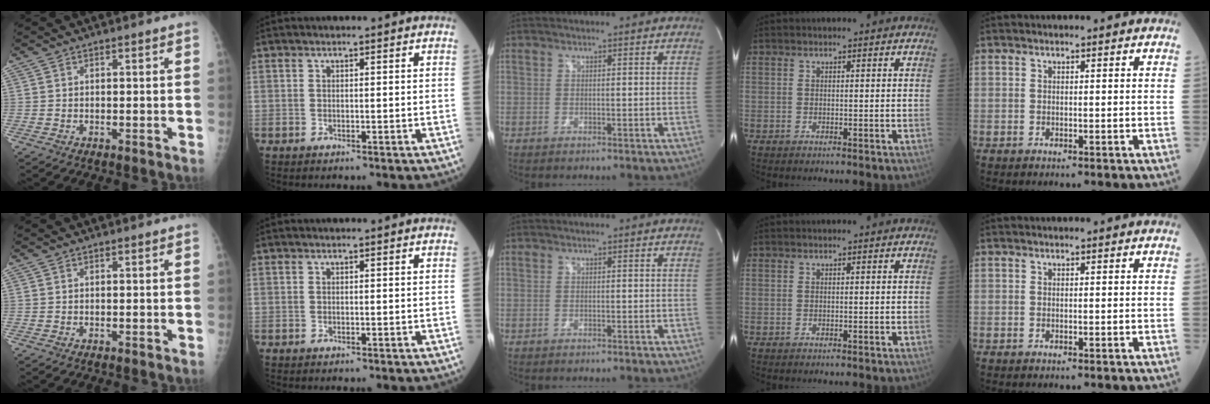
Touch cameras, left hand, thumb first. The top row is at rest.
{}